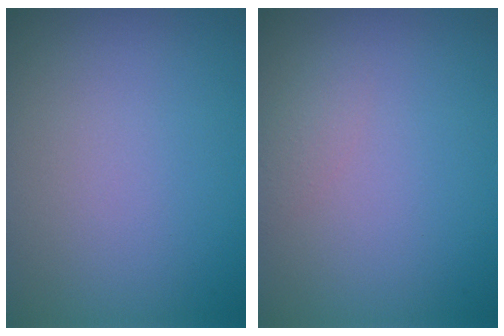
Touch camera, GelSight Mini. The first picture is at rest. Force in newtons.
{"total": 1.0, "press": 1.0, "slide": 0.0}